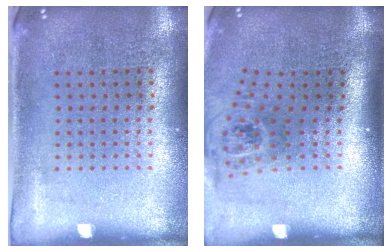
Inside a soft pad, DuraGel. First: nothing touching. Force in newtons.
{"total": 1.8, "press": 1.3, "slide": 1.2}